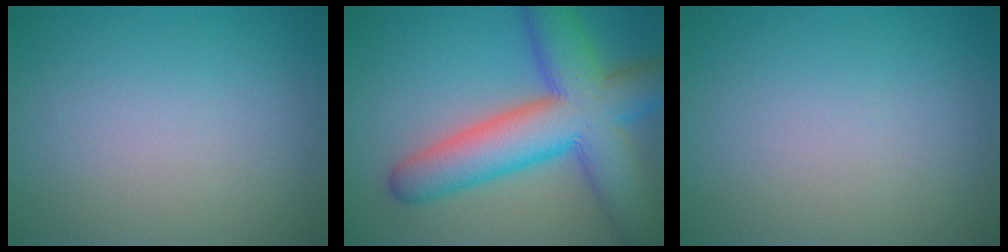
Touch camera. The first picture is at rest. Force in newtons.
{"total": 11.2, "press": 11.2, "slide": 0.3}
{"total": 0.0}